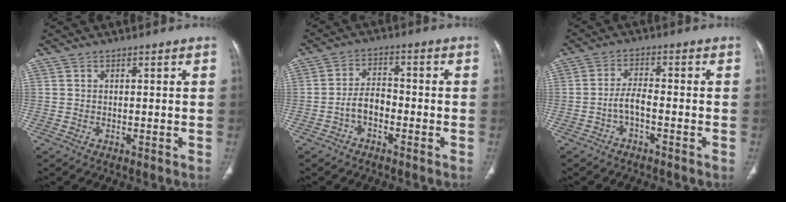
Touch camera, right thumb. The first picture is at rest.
{"total": 4.7, "force": [-2.1, 2.7, 3.2], "torque": [-0.052, 0.026, -0.043]}
{"total": 3.3, "force": [-1.6, 1.0, 2.7], "torque": [-0.056, 0.020, -0.032]}